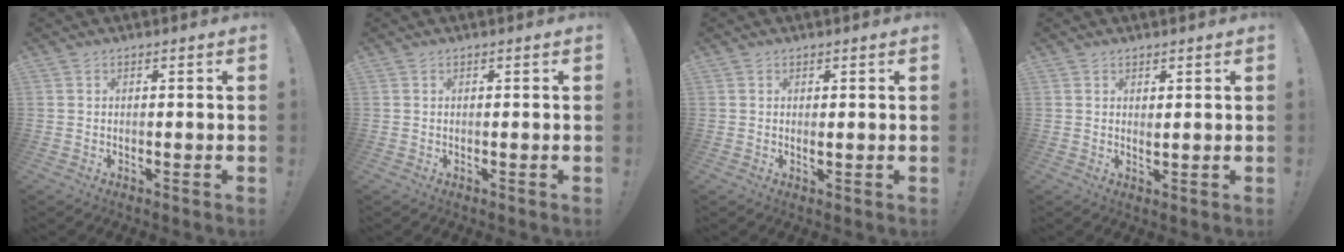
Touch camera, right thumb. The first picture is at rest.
{"total": 0.0}
{"total": 0.8, "force": [0.4, 0.3, 0.6], "torque": [-0.004, -0.006, 0.006]}
{"total": 1.2, "force": [1.0, 0.5, 0.6], "torque": [-0.005, -0.009, 0.016]}